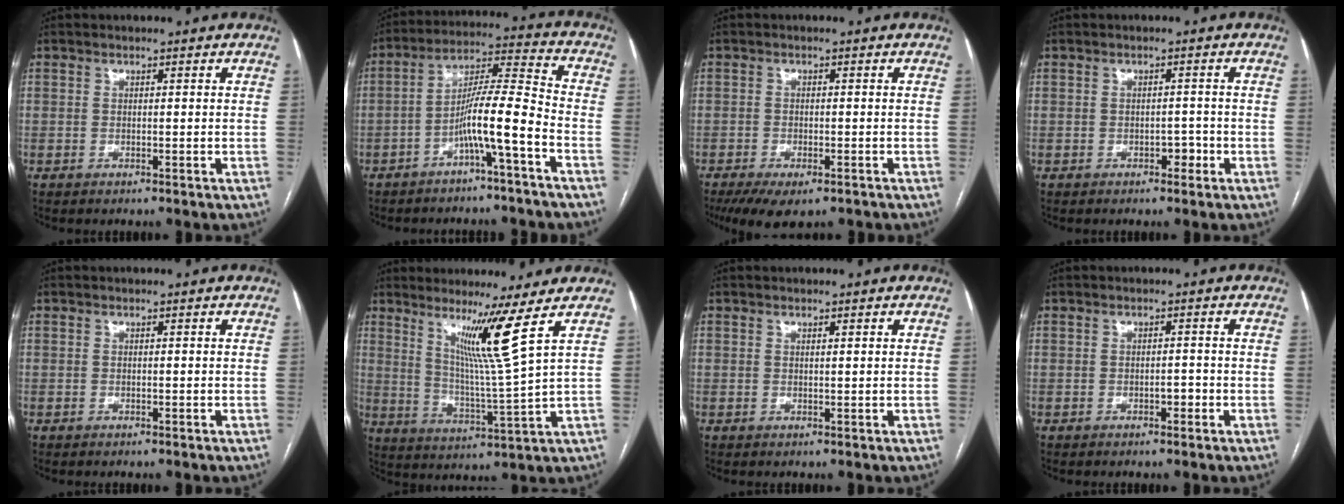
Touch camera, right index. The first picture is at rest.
{"total": 9.4, "force": [-4.4, -0.5, 8.3], "torque": [-0.146, 0.022, -0.077]}
{"total": 7.8, "force": [-5.5, 2.9, 4.7], "torque": [-0.072, -0.012, -0.084]}
{"total": 1.7, "force": [-0.9, 1.1, 1.1], "torque": [-0.011, 0.005, -0.012]}
{"total": 0.0}
{"total": 9.2, "force": [5.1, -3.6, 6.8], "torque": [-0.121, -0.039, 0.095]}
{"total": 0.5, "force": [0.4, -0.1, 0.4], "torque": [-0.008, -0.001, 0.006]}
{"total": 1.3, "force": [-0.6, 0.6, 1.0], "torque": [-0.012, 0.003, -0.010]}